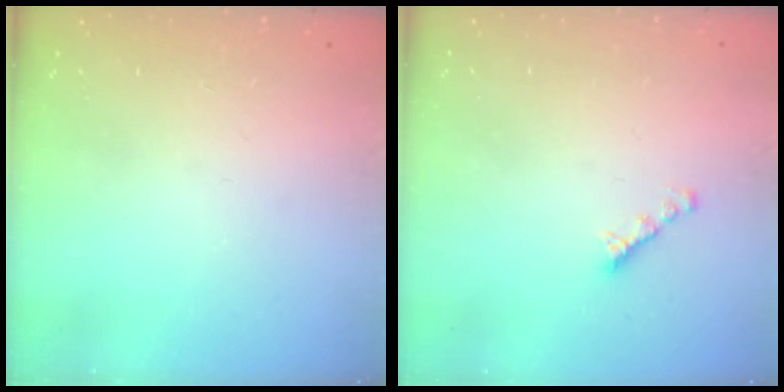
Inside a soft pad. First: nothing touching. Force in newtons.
{"total": 2.7, "press": 2.6, "slide": 0.8}